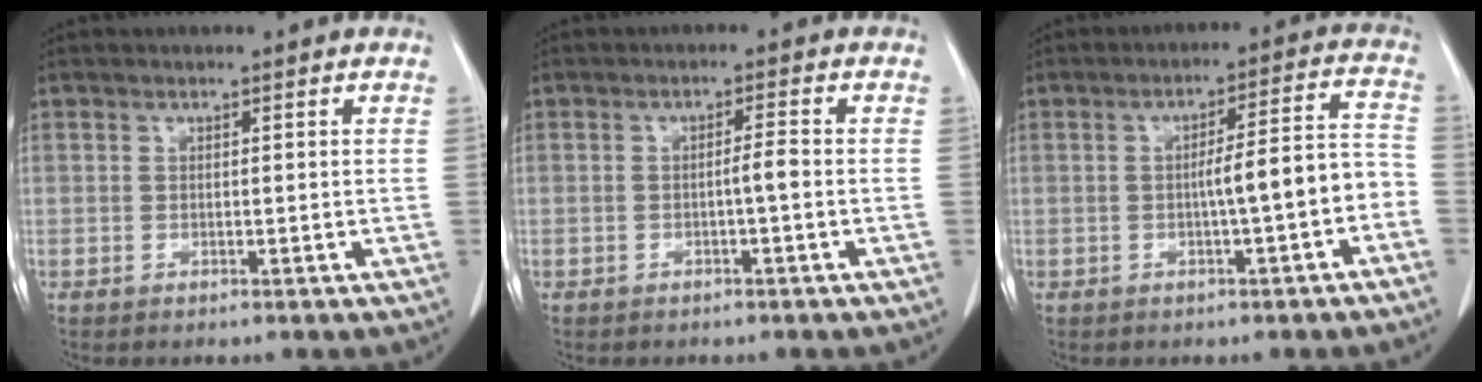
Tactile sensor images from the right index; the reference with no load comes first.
{"total": 1.9, "force": [-0.5, -0.1, 1.9], "torque": [-0.030, 0.002, -0.009]}
{"total": 7.2, "force": [-2.1, 0.7, 6.8], "torque": [-0.093, 0.030, -0.028]}